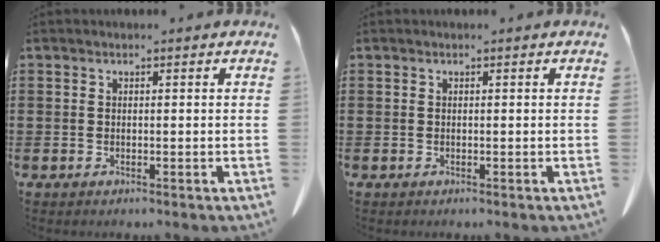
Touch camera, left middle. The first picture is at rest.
{"total": 0.0}